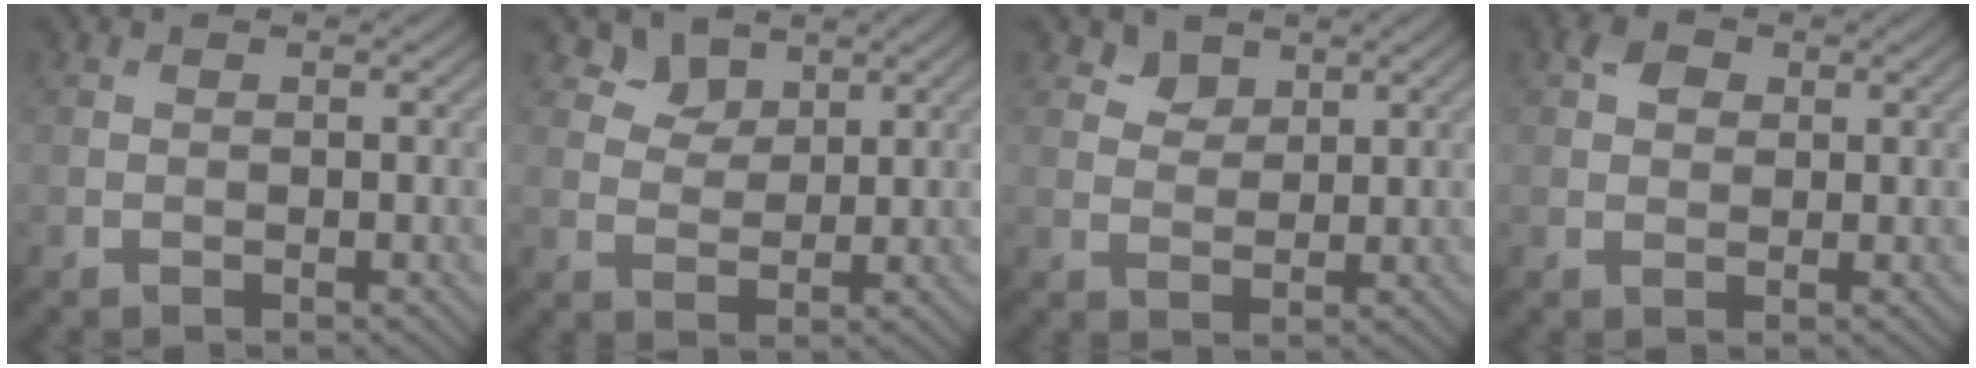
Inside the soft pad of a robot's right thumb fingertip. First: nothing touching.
{"total": 3.6, "force": [2.7, 2.2, 1.1], "torque": [-0.029, -0.009, 0.054]}
{"total": 2.6, "force": [1.9, 1.6, 0.7], "torque": [-0.016, -0.007, 0.035]}
{"total": 2.6, "force": [1.1, 2.0, 1.4], "torque": [-0.027, 0.004, 0.014]}